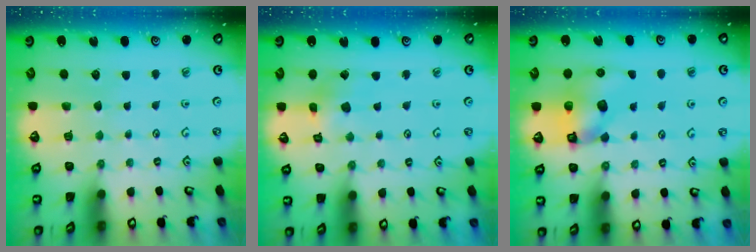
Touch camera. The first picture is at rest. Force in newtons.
{"total": 4.0, "press": 3.9, "slide": 0.4}
{"total": 9.9, "press": 9.8, "slide": 1.7}